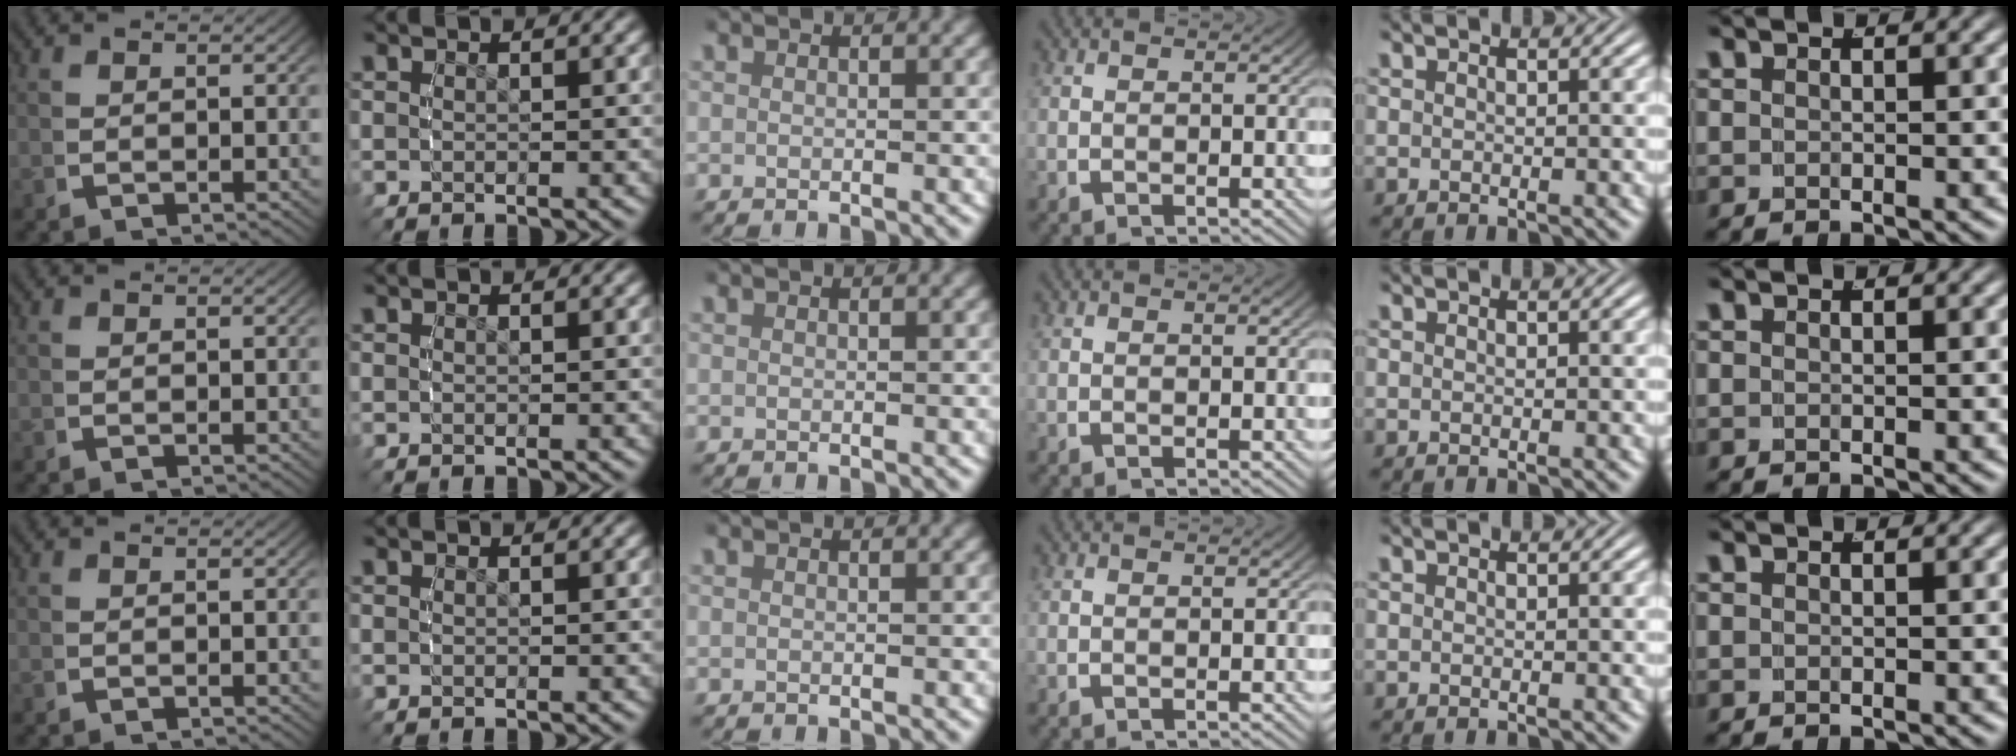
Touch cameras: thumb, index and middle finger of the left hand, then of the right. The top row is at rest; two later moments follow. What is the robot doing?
{"motion": "reach", "object": "photo album"}